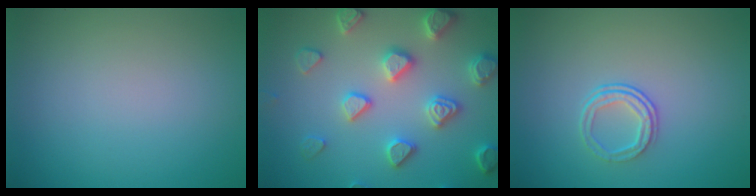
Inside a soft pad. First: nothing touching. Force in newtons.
{"total": 4.7, "press": 4.7, "slide": 0.9}
{"total": 2.1, "press": 1.4, "slide": 1.5}